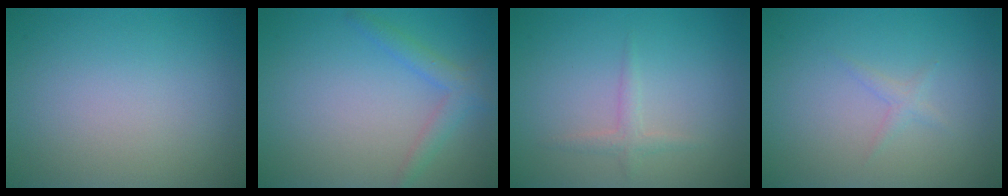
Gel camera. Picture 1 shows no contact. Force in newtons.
{"total": 2.2, "press": 2.2, "slide": 0.0}
{"total": 1.3, "press": 1.3, "slide": 0.0}
{"total": 0.9, "press": 0.9, "slide": 0.0}